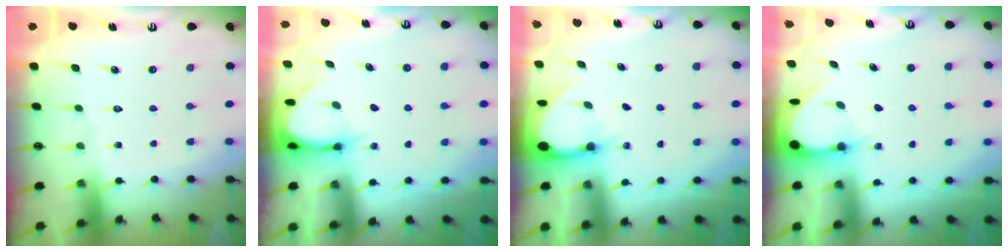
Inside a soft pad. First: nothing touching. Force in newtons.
{"total": 3.6, "press": 3.6, "slide": 0.3}
{"total": 3.6, "press": 3.6, "slide": 0.2}
{"total": 3.5, "press": 3.5, "slide": 0.3}